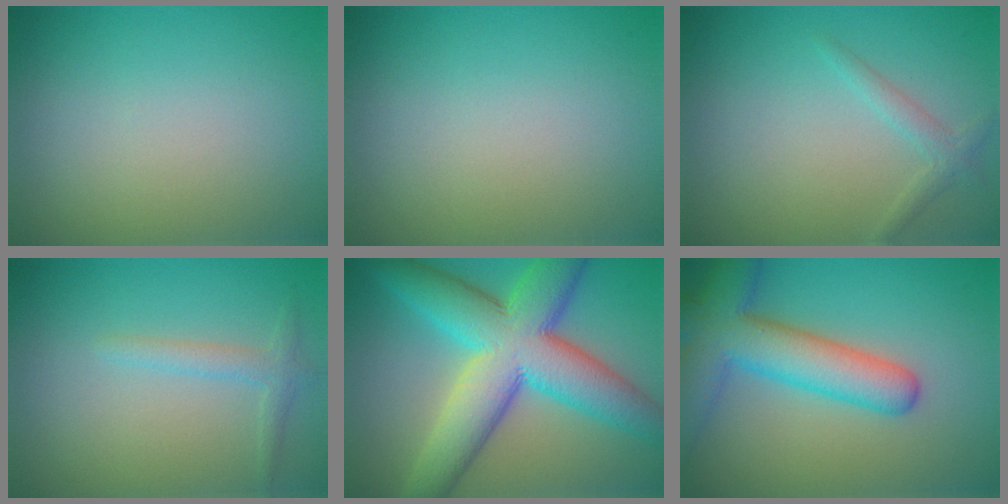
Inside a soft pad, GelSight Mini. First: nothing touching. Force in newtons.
{"total": 0.0}
{"total": 1.5, "press": 1.5, "slide": 0.1}
{"total": 1.3, "press": 1.3, "slide": 0.1}
{"total": 12.1, "press": 12.1, "slide": 0.2}
{"total": 7.6, "press": 7.6, "slide": 0.4}